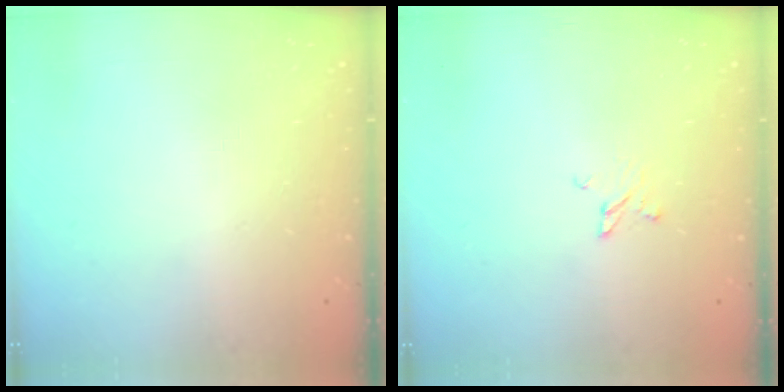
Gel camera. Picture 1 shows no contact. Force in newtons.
{"total": 2.4, "press": 2.4, "slide": 0.2}